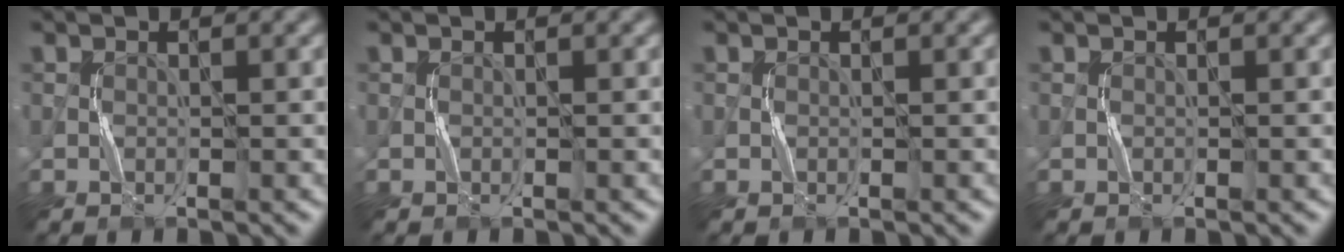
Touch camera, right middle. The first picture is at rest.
{"total": 0.0}
{"total": 0.0}
{"total": 0.0}